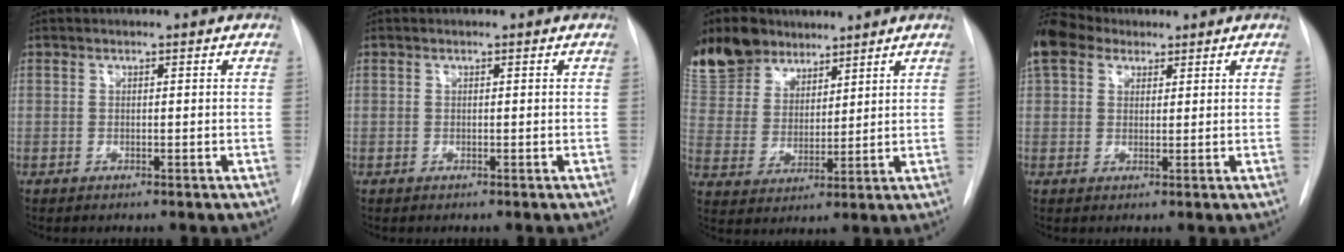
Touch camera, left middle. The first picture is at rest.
{"total": 0.0}
{"total": 13.4, "force": [10.5, 7.5, 3.6], "torque": [-0.081, 0.027, 0.209]}
{"total": 5.5, "force": [4.2, 3.2, 1.5], "torque": [-0.044, 0.028, 0.086]}